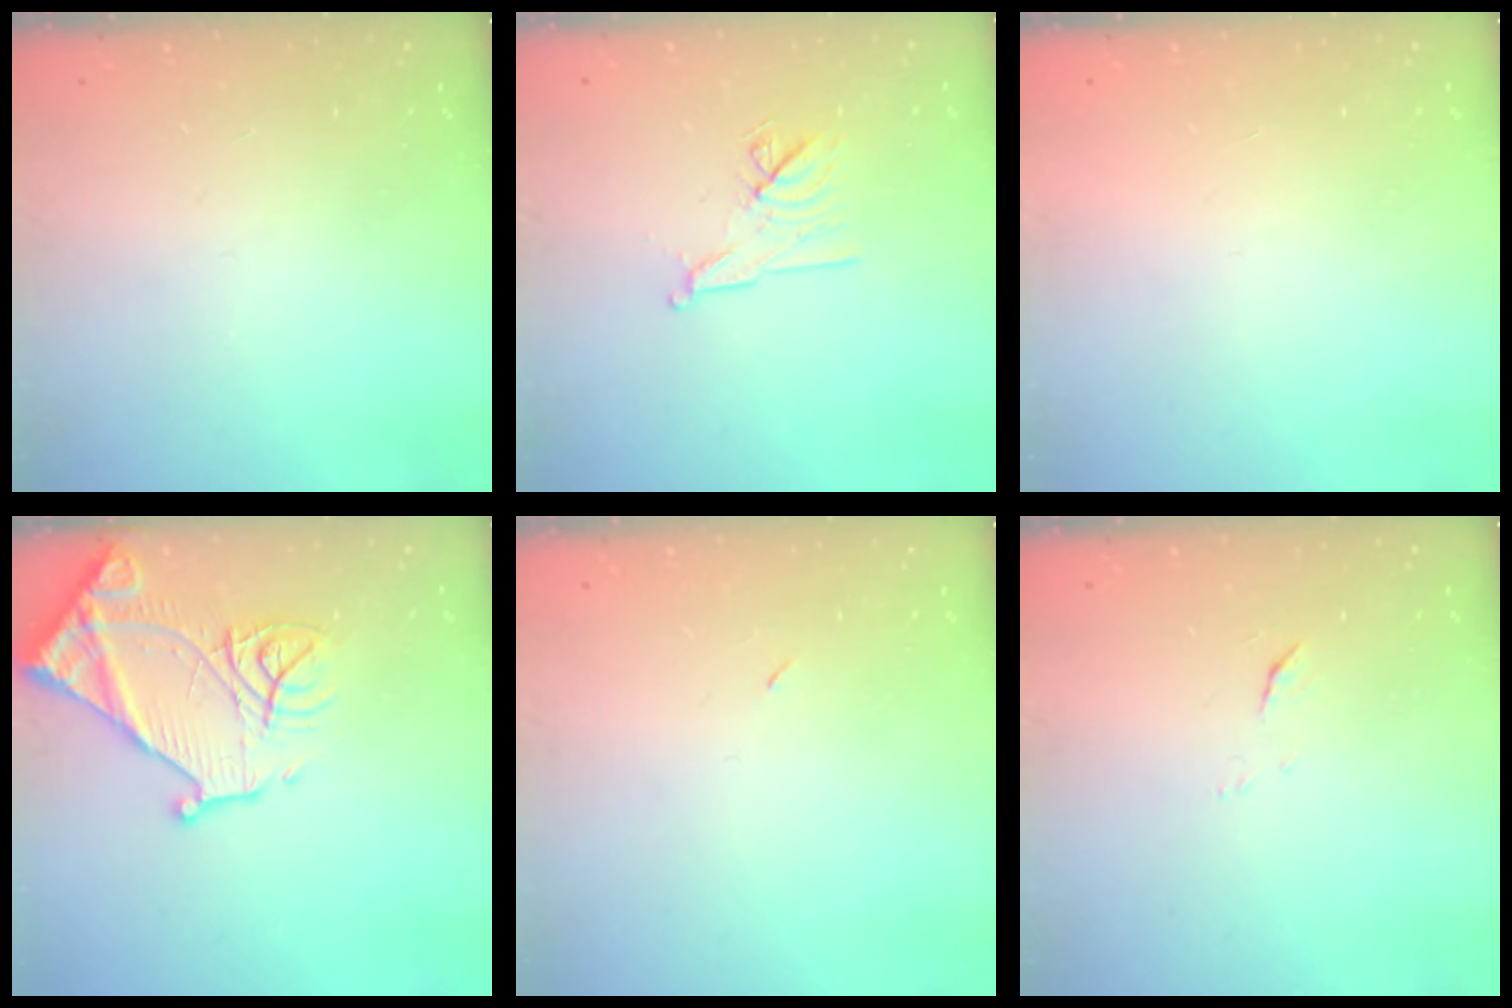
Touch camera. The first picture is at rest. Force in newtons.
{"total": 8.9, "press": 8.9, "slide": 1.1}
{"total": 1.6, "press": 1.6, "slide": 0.1}
{"total": 17.7, "press": 17.7, "slide": 1.5}
{"total": 2.2, "press": 1.8, "slide": 1.2}
{"total": 4.1, "press": 4.1, "slide": 0.3}